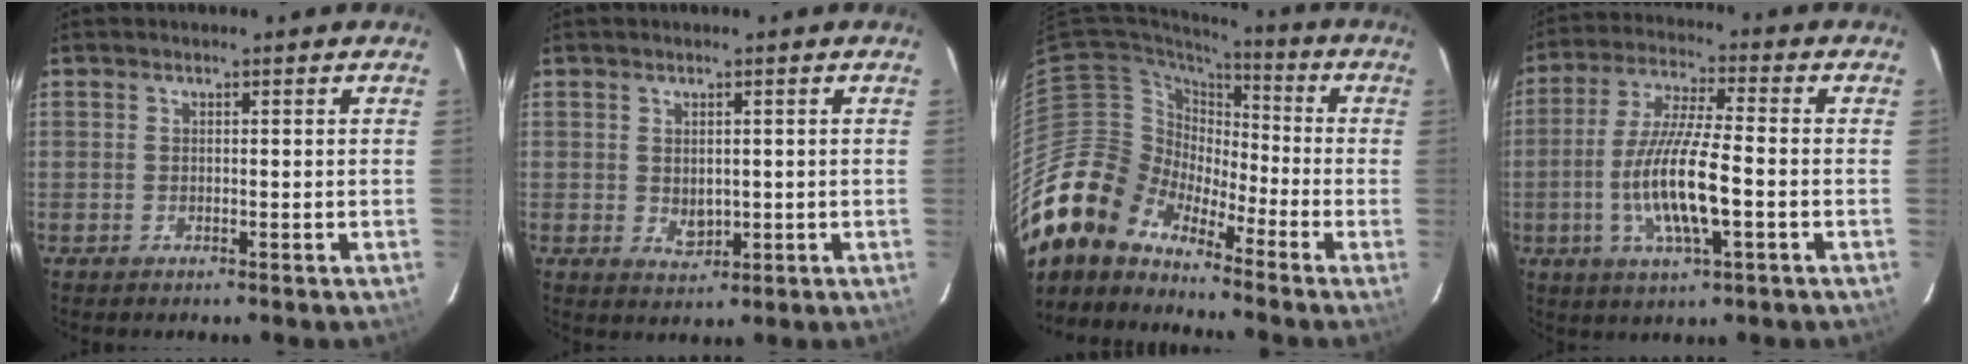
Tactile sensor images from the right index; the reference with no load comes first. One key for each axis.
{"total": 3.1, "fx": 0.0, "fy": 2.4, "fz": 2.0, "tx": -0.029, "ty": -0.002, "tz": 0.006}
{"total": 15.0, "fx": -12.7, "fy": 7.3, "fz": 3.0, "tx": -0.072, "ty": 0.014, "tz": -0.250}
{"total": 13.2, "fx": -3.2, "fy": 2.3, "fz": 12.6, "tx": -0.253, "ty": -0.006, "tz": -0.060}